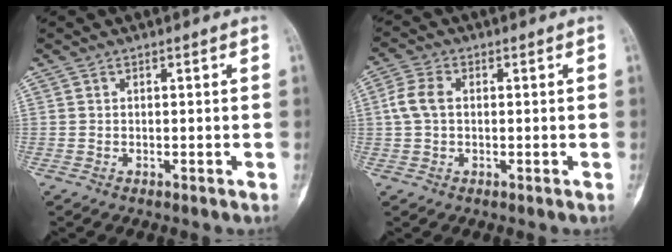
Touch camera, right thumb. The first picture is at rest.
{"total": 4.8, "force": [0.4, 3.1, 3.6], "torque": [-0.086, 0.012, 0.004]}